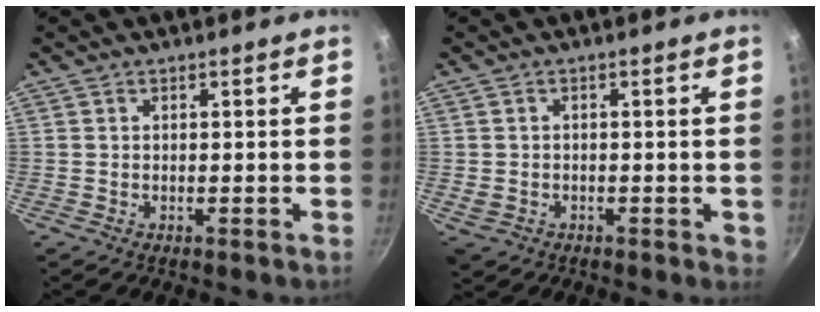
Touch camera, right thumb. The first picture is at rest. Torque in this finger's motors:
{"motor_torque": [1.44, 1.61, 0.71, -0.97, 0.28]}